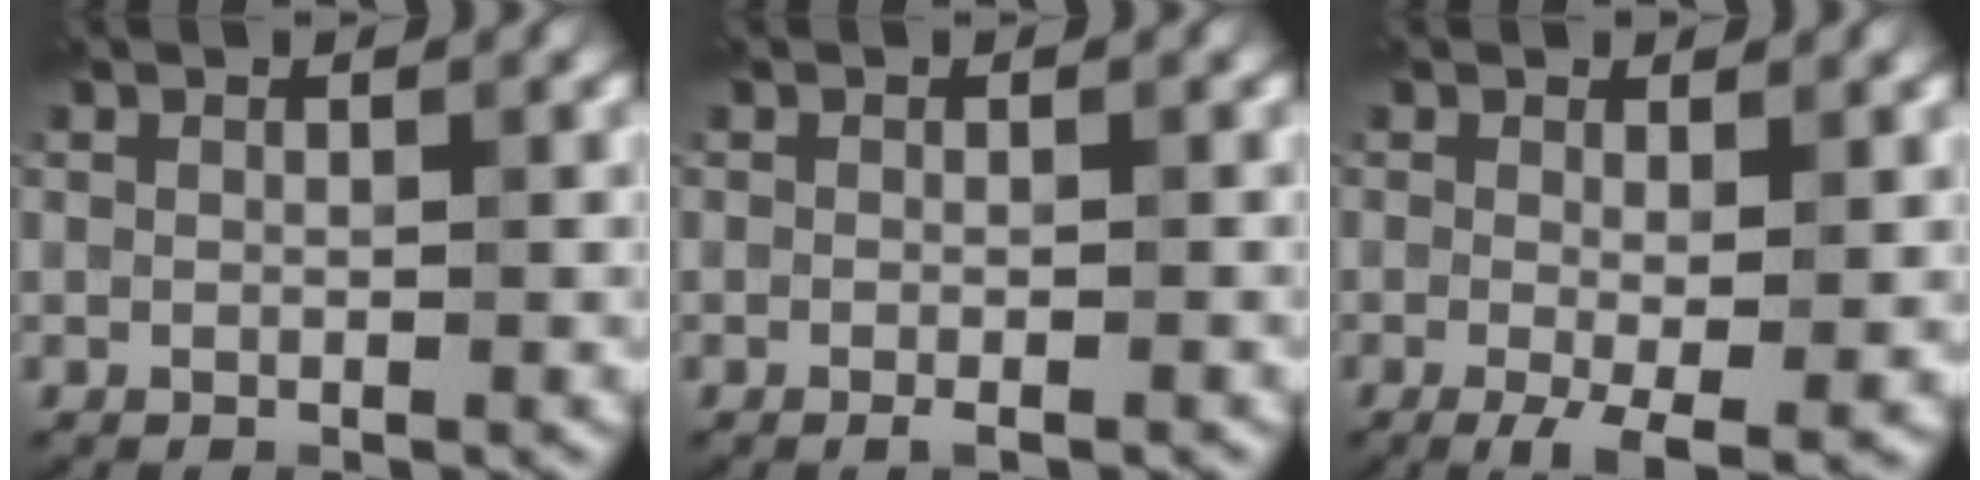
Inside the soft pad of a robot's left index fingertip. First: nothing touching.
{"total": 1.2, "force": [-0.7, 0.2, 1.0], "torque": [-0.012, -0.007, -0.010]}
{"total": 4.0, "force": [-0.9, 0.9, 3.8], "torque": [-0.065, -0.015, -0.016]}